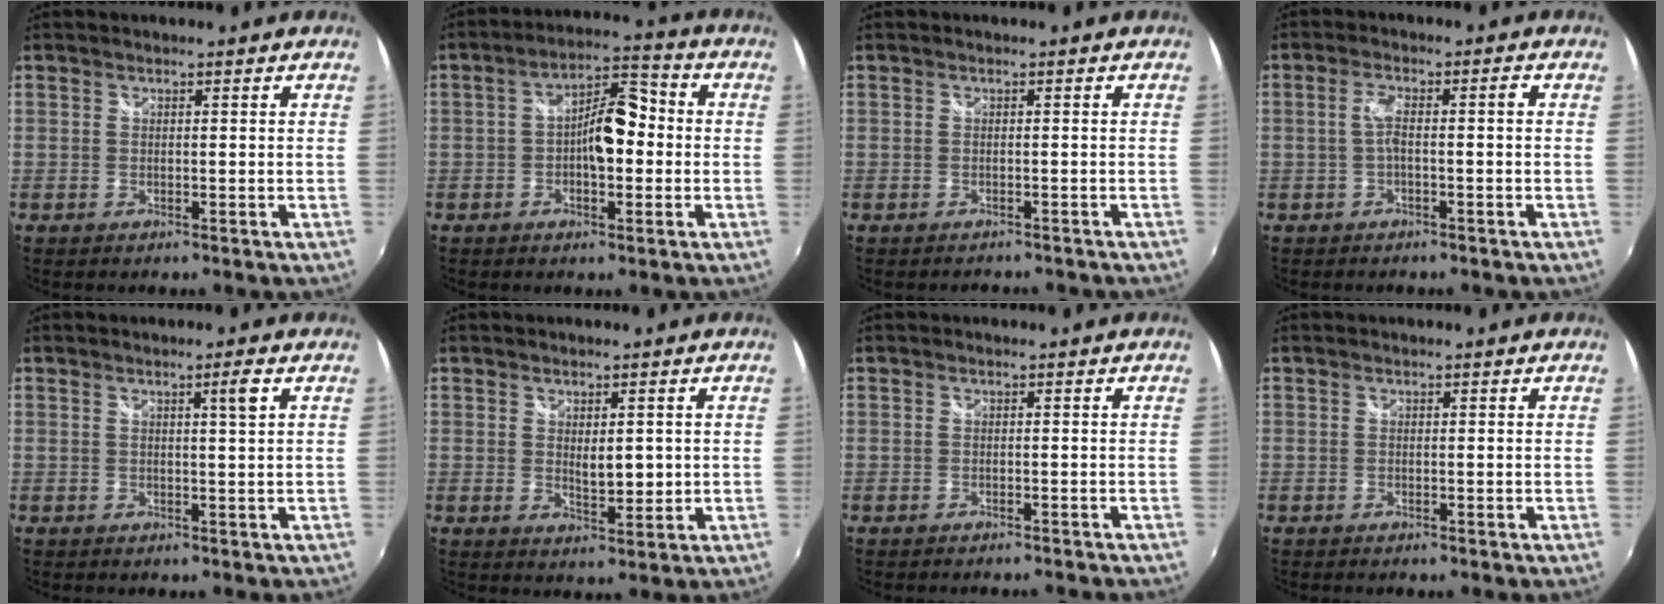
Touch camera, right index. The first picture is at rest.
{"total": 8.5, "force": [-1.0, 3.7, 7.6], "torque": [-0.130, 0.022, -0.019]}
{"total": 2.2, "force": [-2.0, 0.8, 0.5], "torque": [-0.013, -0.011, -0.026]}
{"total": 3.3, "force": [-1.1, 0.1, 3.1], "torque": [-0.060, 0.006, -0.020]}
{"total": 1.9, "force": [0.6, -0.5, 1.8], "torque": [-0.029, -0.001, 0.010]}
{"total": 3.6, "force": [0.4, 1.7, 3.2], "torque": [-0.050, -0.004, 0.010]}
{"total": 2.3, "force": [-2.1, 0.7, 0.7], "torque": [-0.022, -0.010, -0.033]}
{"total": 0.0}